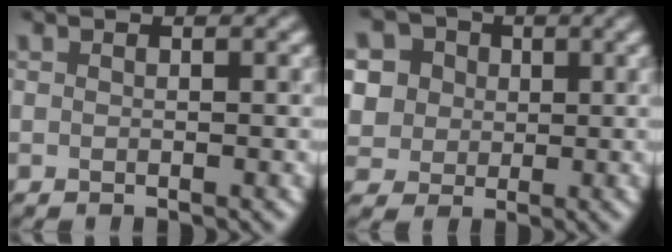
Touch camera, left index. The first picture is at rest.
{"total": 5.1, "force": [1.7, 4.5, 1.4], "torque": [-0.054, 0.020, 0.038]}